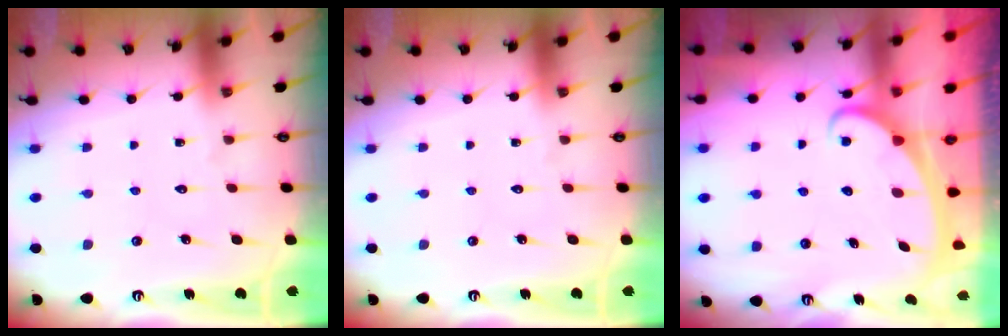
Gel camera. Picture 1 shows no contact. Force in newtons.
{"total": 0.0}
{"total": 2.3, "press": 2.3, "slide": 0.3}